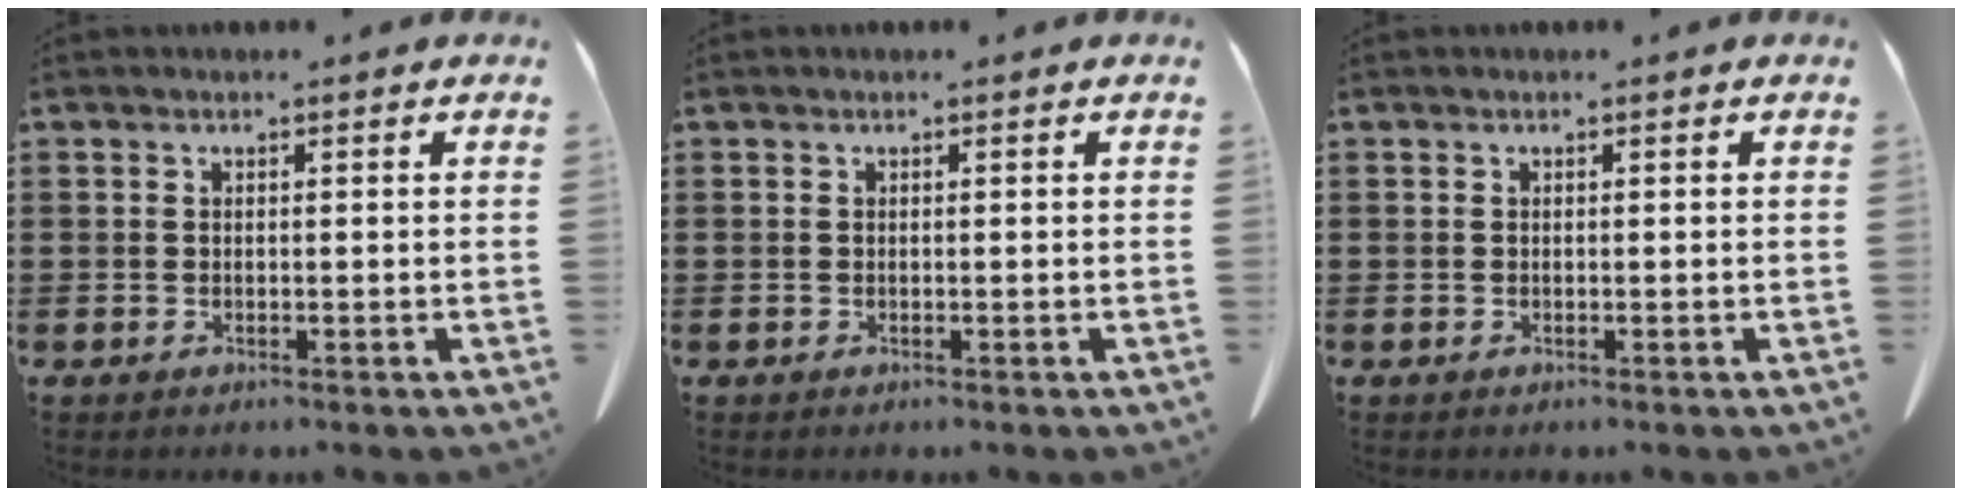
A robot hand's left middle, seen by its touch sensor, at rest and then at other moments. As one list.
[{"total": 0.0}, {"total": 0.0}]